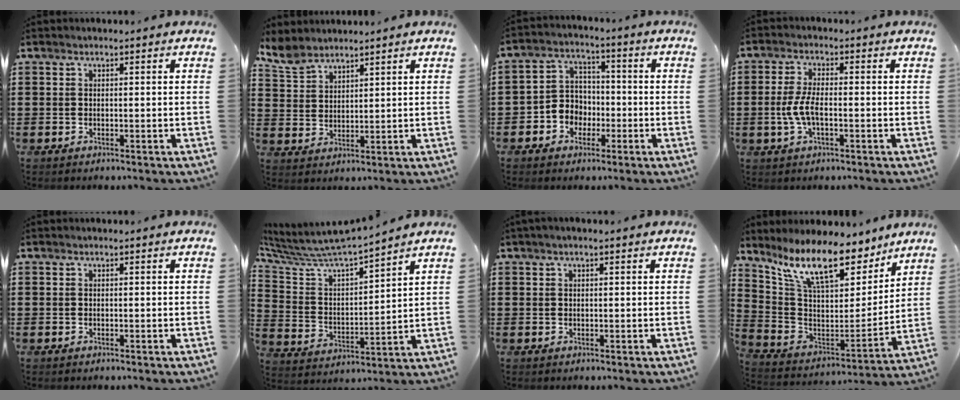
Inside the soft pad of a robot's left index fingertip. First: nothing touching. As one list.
[{"total": 4.7, "force": [4.3, 1.6, 1.2], "torque": [-0.039, -0.010, 0.082]}, {"total": 5.1, "force": [-2.0, 4.5, 1.4], "torque": [-0.047, 0.009, -0.042]}, {"total": 4.8, "force": [-1.0, 1.7, 4.4], "torque": [-0.103, -0.004, -0.025]}, {"total": 0.0}, {"total": 7.3, "force": [7.0, 0.5, 2.1], "torque": [-0.078, -0.055, 0.116]}, {"total": 0.8, "force": [0.4, 0.1, 0.6], "torque": [-0.013, 0.002, 0.007]}, {"total": 12.7, "force": [9.5, 3.3, 7.6], "torque": [-0.176, -0.052, 0.165]}]